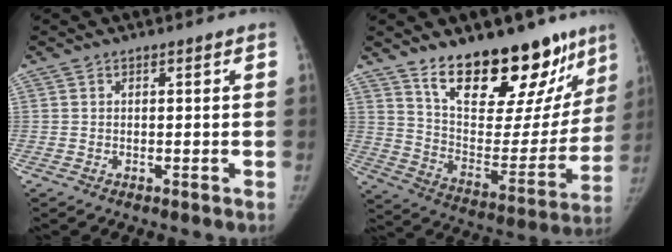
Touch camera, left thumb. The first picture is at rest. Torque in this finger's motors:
{"motor_torque": [2.07, 2.13, 1.10, -1.68, 0.36]}